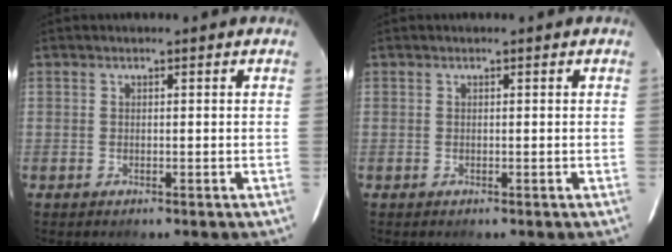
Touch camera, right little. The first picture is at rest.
{"total": 0.0}